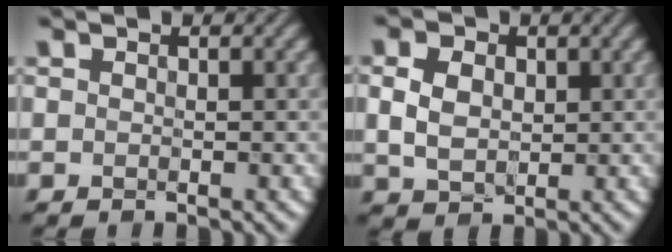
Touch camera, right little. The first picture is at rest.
{"total": 2.9, "force": [0.1, 2.2, 1.9], "torque": [-0.045, -0.005, 0.002]}